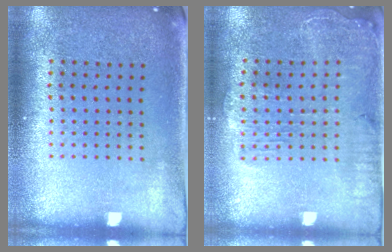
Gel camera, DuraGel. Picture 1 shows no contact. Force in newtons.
{"total": 1.7, "press": 1.6, "slide": 0.5}